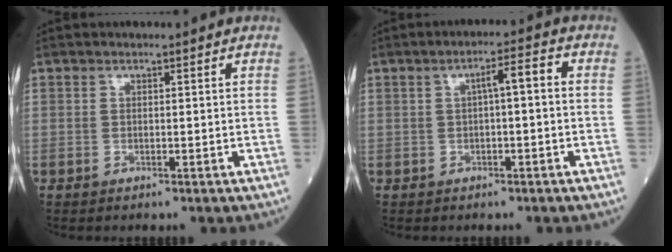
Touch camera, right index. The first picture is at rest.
{"total": 3.8, "force": [0.3, 0.7, 3.7], "torque": [-0.056, 0.016, 0.004]}